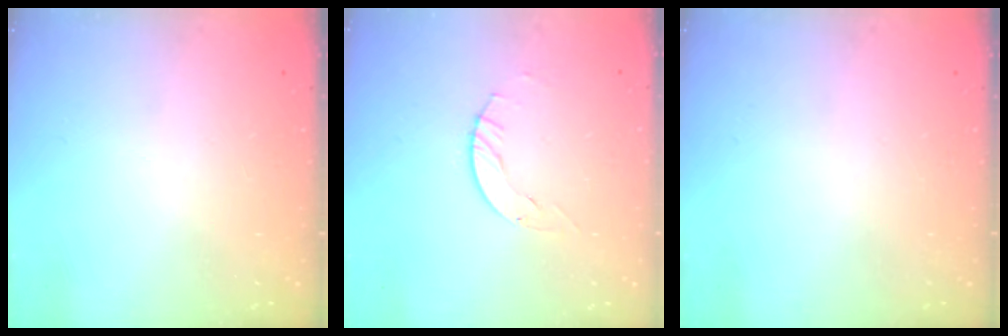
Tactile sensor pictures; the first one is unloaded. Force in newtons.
{"total": 2.9, "press": 2.9, "slide": 0.4}
{"total": 0.0}